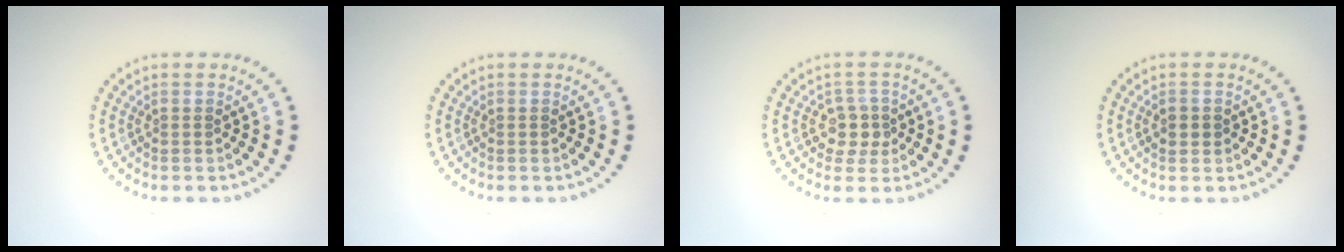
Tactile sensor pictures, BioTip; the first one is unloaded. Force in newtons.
{"total": 0.0}
{"total": 2.3, "press": 2.0, "slide": 1.1}
{"total": 1.4, "press": 1.4, "slide": 0.3}